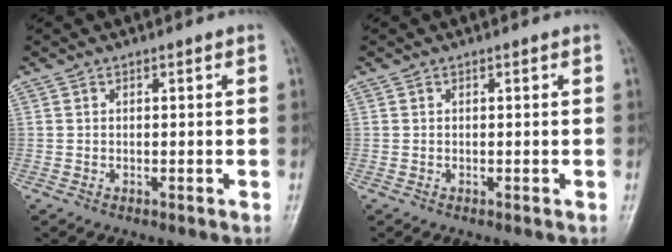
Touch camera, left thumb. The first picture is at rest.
{"total": 0.0}